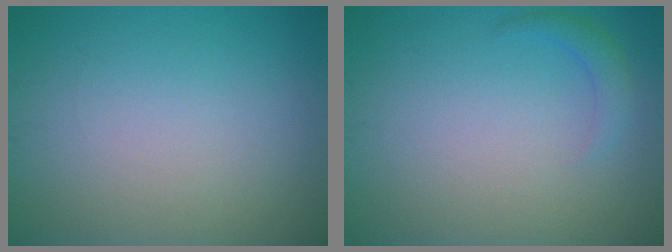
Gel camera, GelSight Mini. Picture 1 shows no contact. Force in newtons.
{"total": 1.4, "press": 1.4, "slide": 0.1}